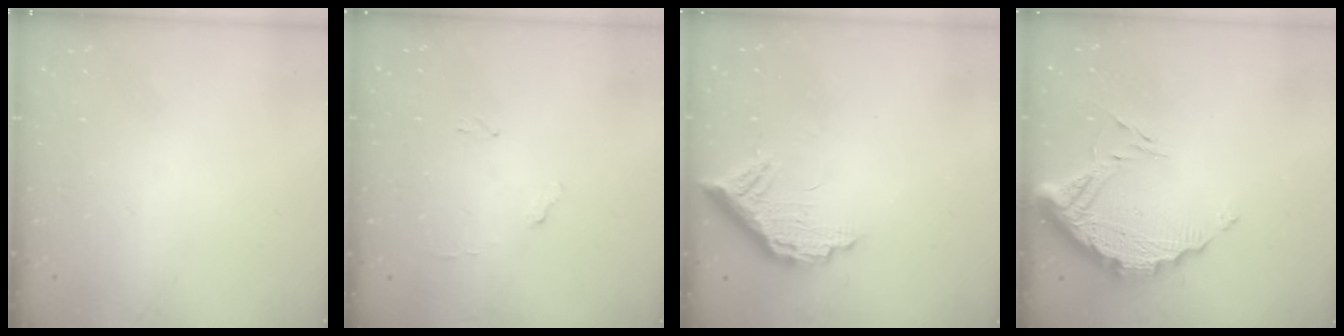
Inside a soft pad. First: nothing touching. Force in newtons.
{"total": 7.5, "press": 7.5, "slide": 0.5}
{"total": 11.2, "press": 11.2, "slide": 0.9}
{"total": 12.7, "press": 12.7, "slide": 0.9}